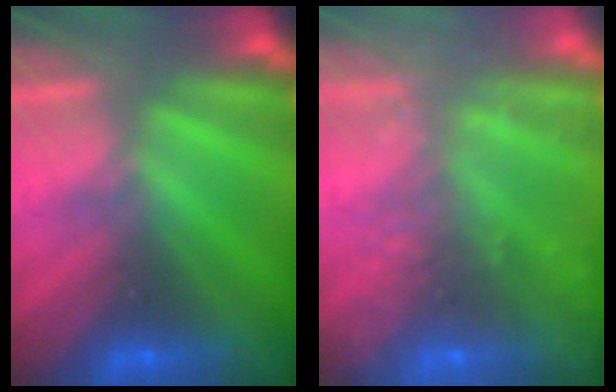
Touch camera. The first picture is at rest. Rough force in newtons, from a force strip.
{"total": 7.7}